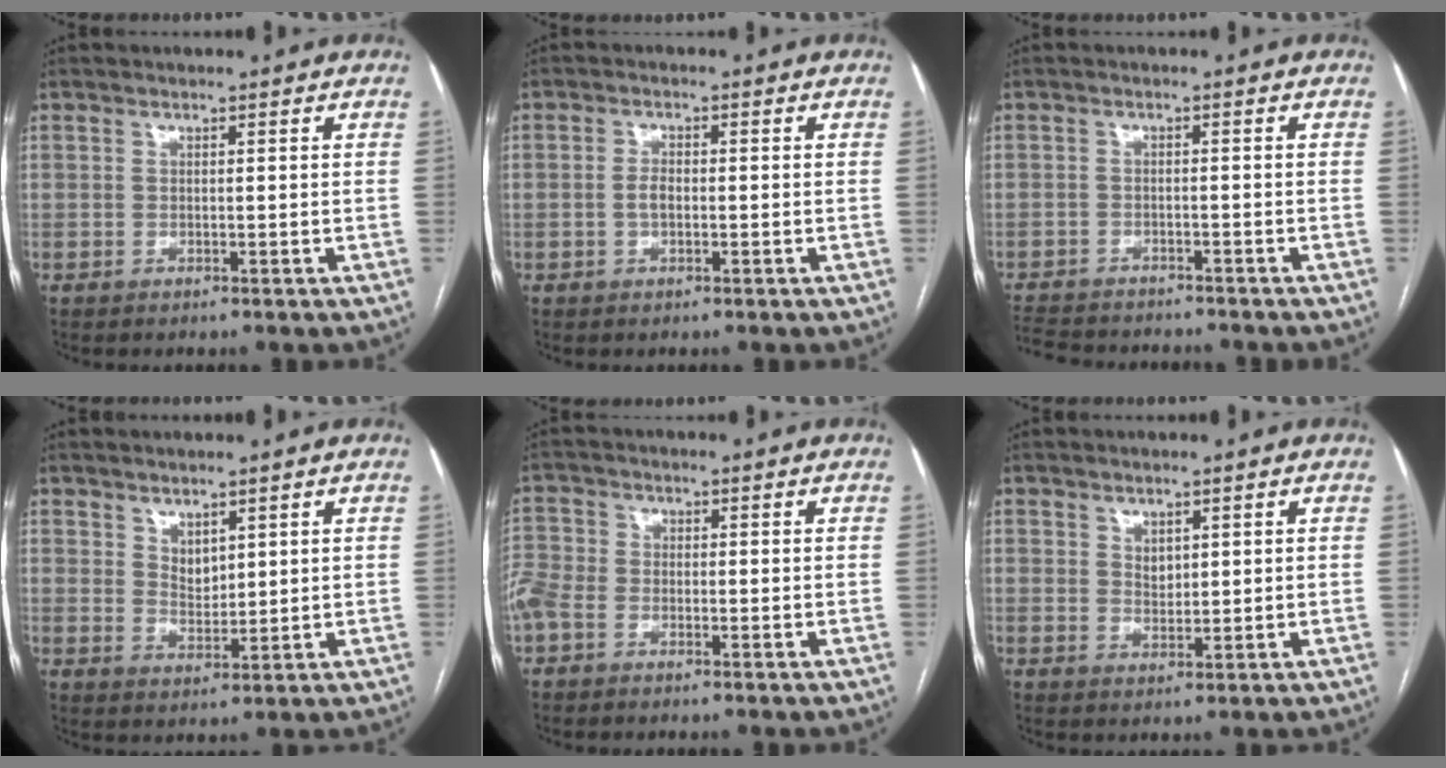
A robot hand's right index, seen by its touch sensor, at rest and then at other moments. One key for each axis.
{"total": 2.0, "fx": -0.3, "fy": 1.0, "fz": 1.7, "tx": -0.036, "ty": 0.005, "tz": -0.002}
{"total": 11.0, "fx": -10.0, "fy": 2.7, "fz": 3.7, "tx": -0.085, "ty": -0.005, "tz": -0.143}
{"total": 3.0, "fx": 1.9, "fy": 1.7, "fz": 1.7, "tx": -0.030, "ty": -0.006, "tz": 0.045}
{"total": 5.0, "fx": -2.1, "fy": 3.7, "fz": 2.7, "tx": -0.083, "ty": 0.009, "tz": -0.043}
{"total": 1.9, "fx": 1.0, "fy": 1.2, "fz": 1.1, "tx": -0.019, "ty": -0.001, "tz": 0.024}